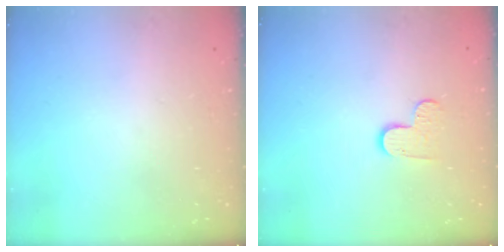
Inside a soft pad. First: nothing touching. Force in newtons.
{"total": 5.5, "press": 5.5, "slide": 0.6}